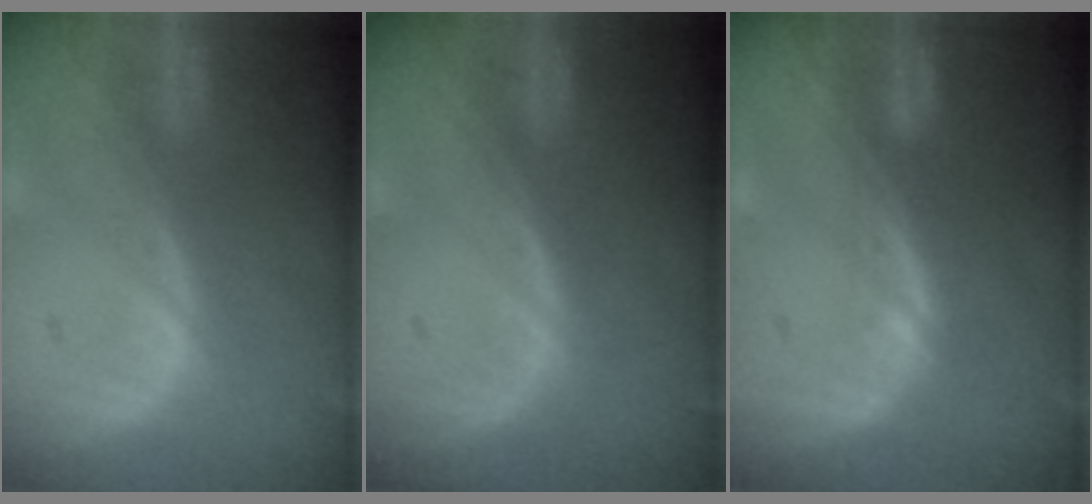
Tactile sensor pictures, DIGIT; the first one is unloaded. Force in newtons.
{"total": 0.0}
{"total": 1.0, "press": 1.0, "slide": 0.2}